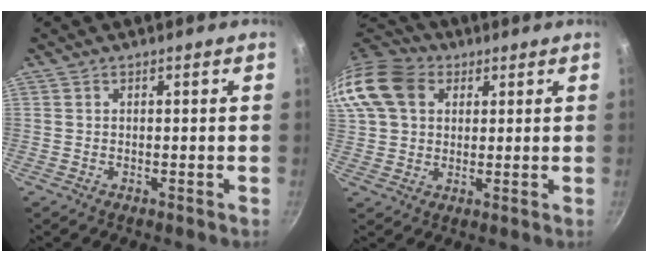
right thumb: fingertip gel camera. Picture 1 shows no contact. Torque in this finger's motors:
{"motor_torque": [0.11, 0.95, 0.27, -0.13, 0.27]}